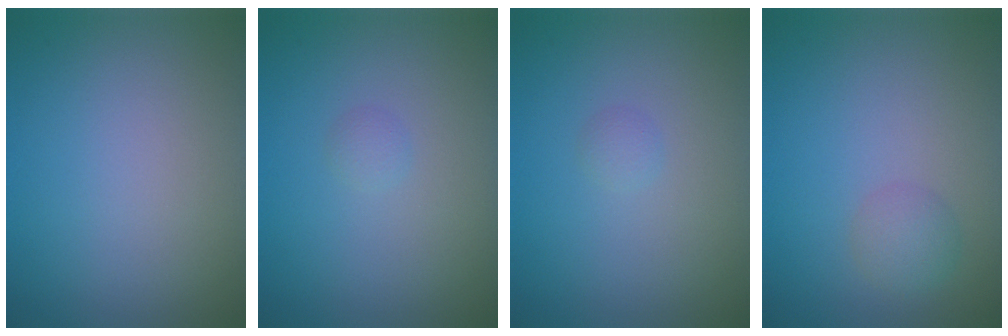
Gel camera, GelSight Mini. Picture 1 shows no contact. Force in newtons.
{"total": 0.7, "press": 0.7, "slide": 0.0}
{"total": 0.7, "press": 0.7, "slide": 0.0}
{"total": 1.6, "press": 1.6, "slide": 0.1}